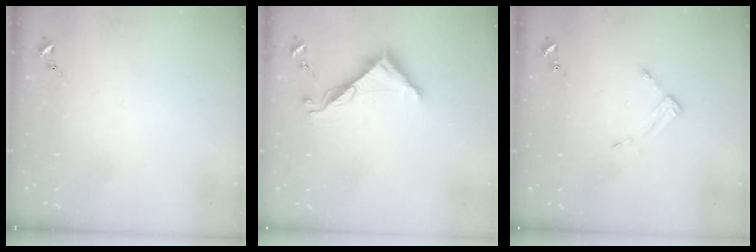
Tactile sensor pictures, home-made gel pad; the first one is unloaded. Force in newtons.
{"total": 9.0, "press": 9.0, "slide": 0.6}
{"total": 3.2, "press": 3.2, "slide": 0.3}